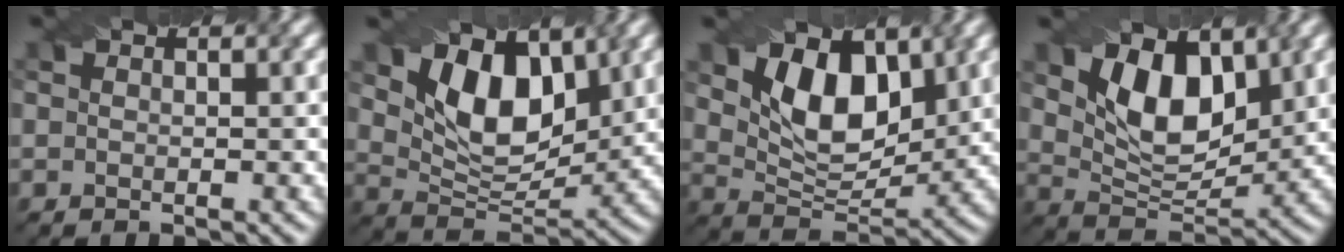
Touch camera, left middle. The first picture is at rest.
{"total": 8.2, "force": [3.2, 4.8, 5.9], "torque": [-0.109, -0.009, 0.055]}
{"total": 7.2, "force": [2.6, 4.3, 5.1], "torque": [-0.095, -0.010, 0.045]}
{"total": 7.4, "force": [2.9, 4.2, 5.3], "torque": [-0.099, -0.009, 0.050]}